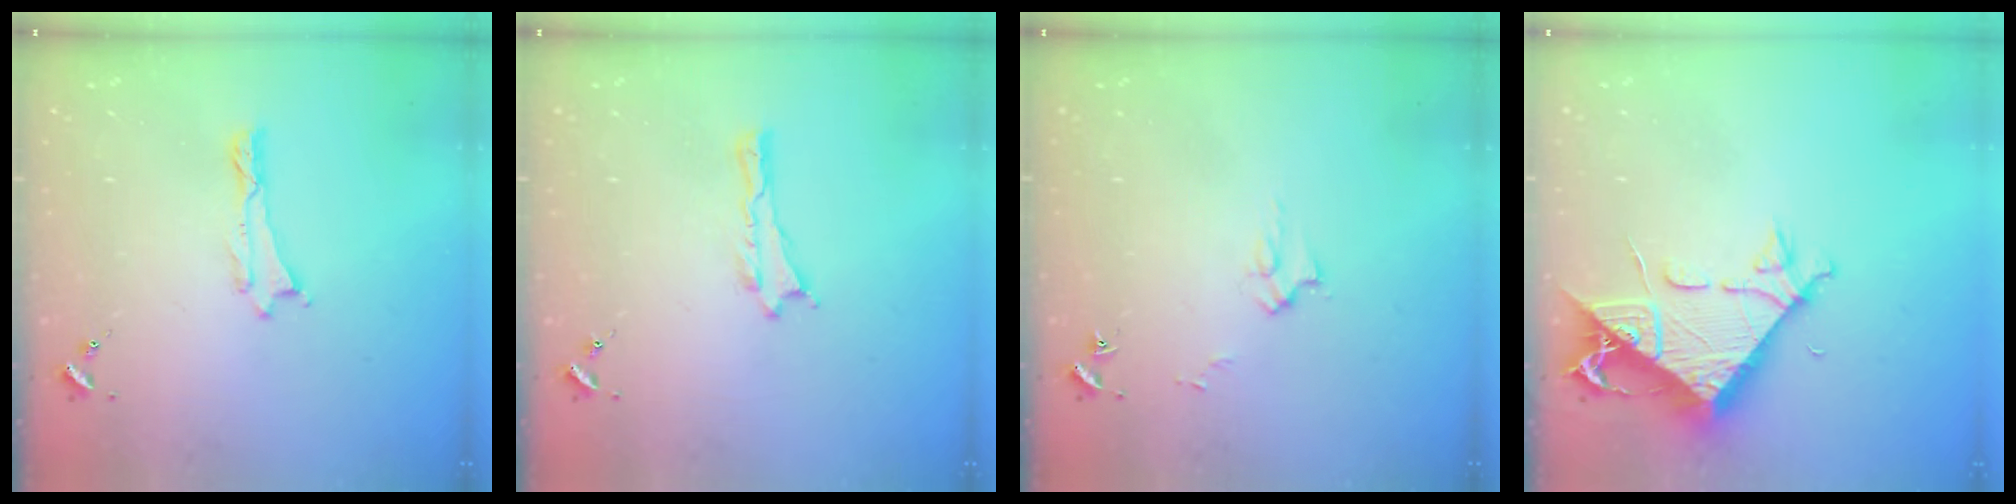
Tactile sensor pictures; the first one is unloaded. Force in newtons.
{"total": 0.0}
{"total": 2.6, "press": 2.6, "slide": 0.3}
{"total": 9.8, "press": 9.7, "slide": 0.9}